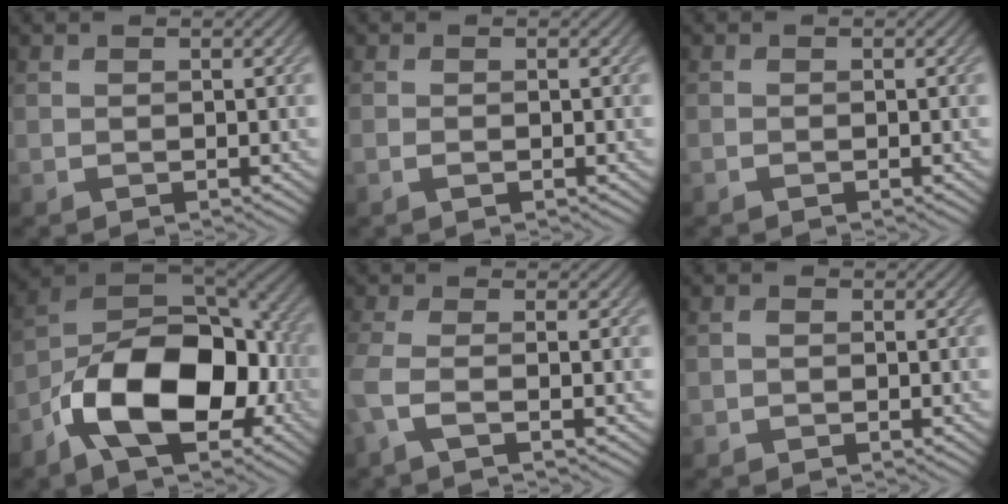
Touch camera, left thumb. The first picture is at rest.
{"total": 0.7, "force": [-0.4, 0.2, 0.6], "torque": [-0.013, -0.001, -0.009]}
{"total": 0.5, "force": [-0.5, 0.0, 0.2], "torque": [-0.002, -0.001, -0.009]}
{"total": 16.0, "force": [-5.9, 9.0, 11.8], "torque": [-0.208, -0.022, -0.119]}
{"total": 3.3, "force": [-1.5, 0.5, 2.9], "torque": [-0.069, -0.006, -0.048]}
{"total": 0.7, "force": [-0.4, 0.5, 0.4], "torque": [-0.008, 0.001, -0.010]}